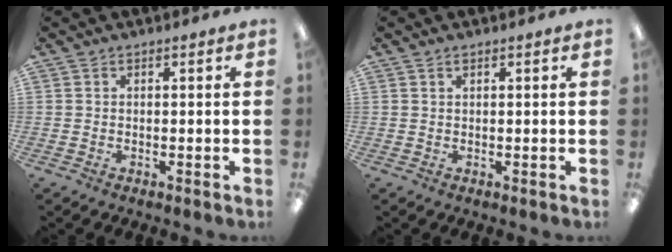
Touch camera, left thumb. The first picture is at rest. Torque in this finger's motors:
{"motor_torque": [-0.03, 0.01, -0.30, 0.12, 0.01]}